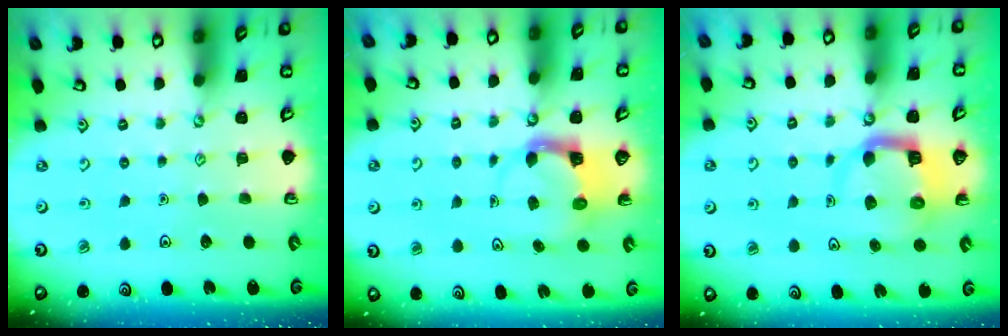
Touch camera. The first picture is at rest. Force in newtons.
{"total": 3.7, "press": 3.7, "slide": 0.4}
{"total": 7.3, "press": 7.3, "slide": 1.0}